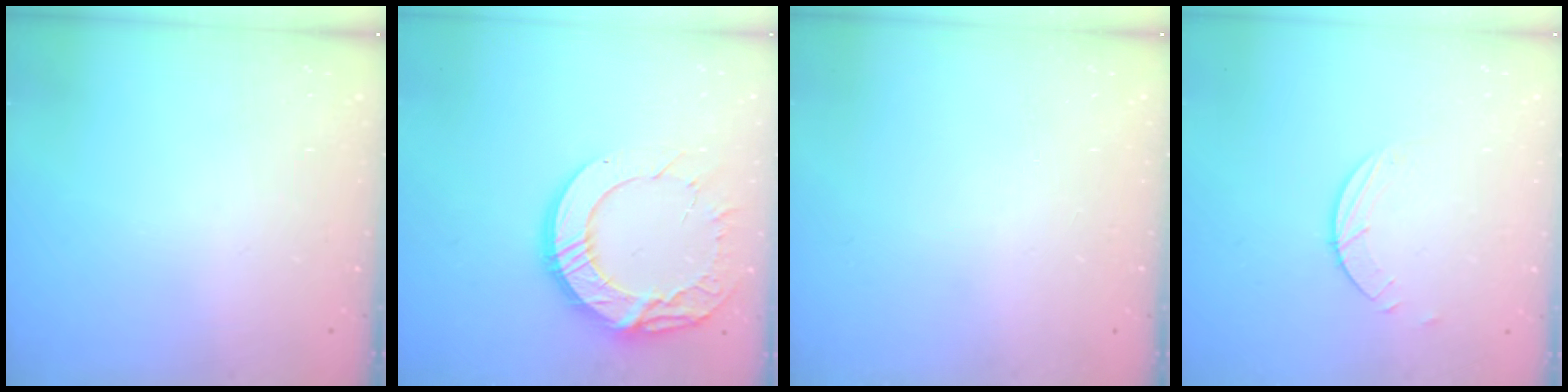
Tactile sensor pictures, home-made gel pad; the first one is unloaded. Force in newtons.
{"total": 17.6, "press": 17.5, "slide": 1.5}
{"total": 0.0}
{"total": 1.7, "press": 1.7, "slide": 0.2}